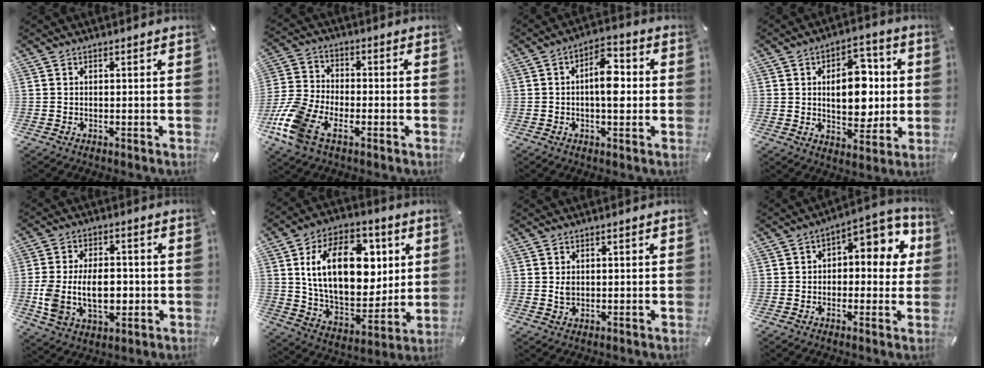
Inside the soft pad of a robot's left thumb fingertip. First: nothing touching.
{"total": 11.6, "force": [-5.8, 7.1, 7.1], "torque": [-0.169, 0.017, -0.111]}
{"total": 8.8, "force": [-0.2, 4.4, 7.6], "torque": [-0.102, 0.008, -0.008]}
{"total": 13.3, "force": [1.2, 9.0, 9.6], "torque": [-0.111, 0.002, 0.020]}
{"total": 13.3, "force": [-1.6, 8.8, 9.8], "torque": [-0.196, 0.002, -0.025]}
{"total": 22.3, "force": [6.0, 14.3, 16.0], "torque": [-0.276, -0.012, 0.103]}
{"total": 1.7, "force": [0.3, 1.4, 1.0], "torque": [-0.014, 0.000, 0.003]}
{"total": 8.5, "force": [1.9, 5.9, 5.8], "torque": [-0.065, -0.017, 0.029]}